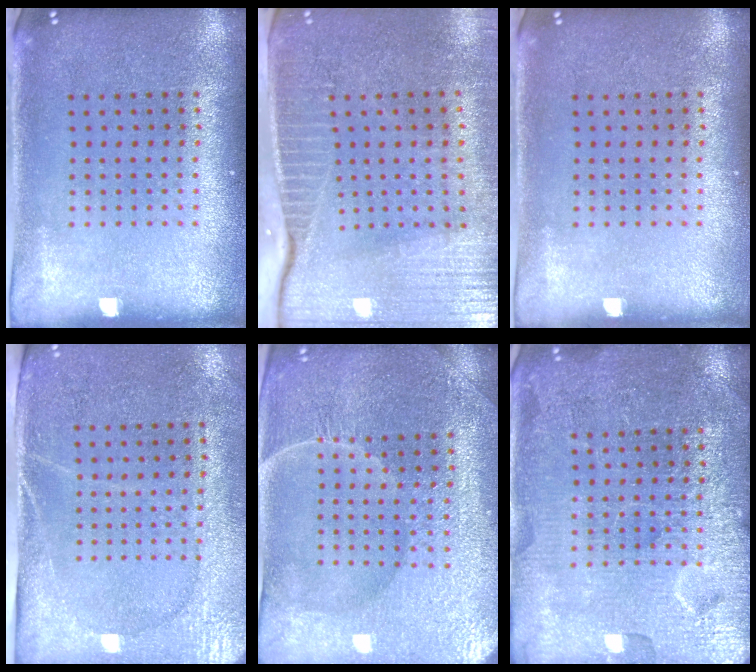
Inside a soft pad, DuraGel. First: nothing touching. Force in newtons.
{"total": 3.8, "press": 3.4, "slide": 1.7}
{"total": 0.0}
{"total": 2.9, "press": 2.5, "slide": 1.4}
{"total": 4.3, "press": 4.1, "slide": 1.2}
{"total": 4.2, "press": 4.2, "slide": 0.4}